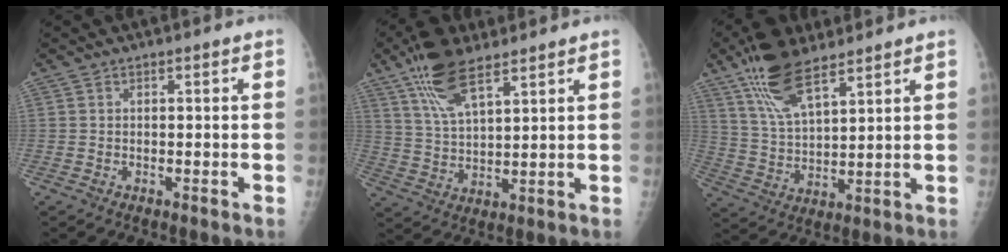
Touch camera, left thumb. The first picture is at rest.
{"total": 11.1, "force": [7.3, 3.9, 7.3], "torque": [-0.129, -0.023, 0.142]}
{"total": 12.6, "force": [8.6, 4.5, 8.0], "torque": [-0.136, -0.031, 0.169]}